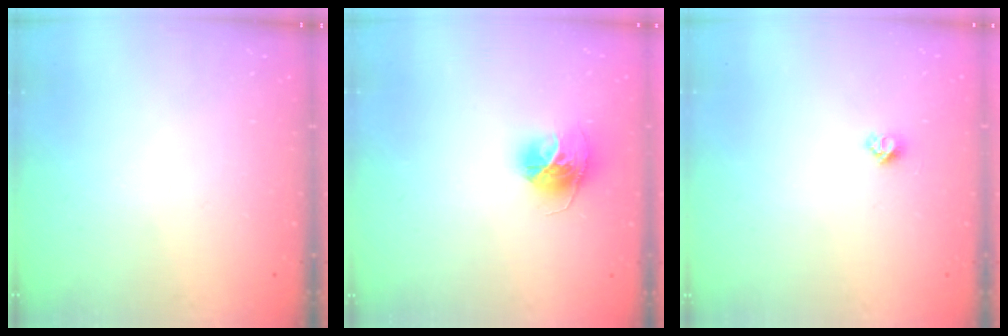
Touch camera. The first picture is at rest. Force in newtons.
{"total": 12.0, "press": 12.0, "slide": 1.2}
{"total": 4.5, "press": 4.4, "slide": 0.5}